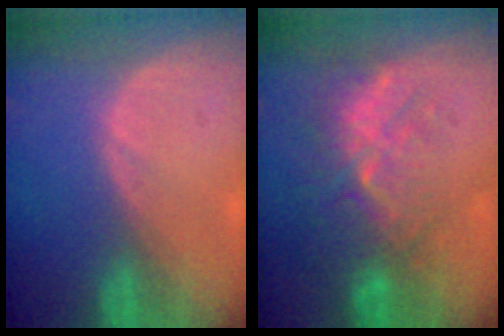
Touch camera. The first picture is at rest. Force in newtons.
{"total": 9.2, "press": 8.6, "slide": 3.4}